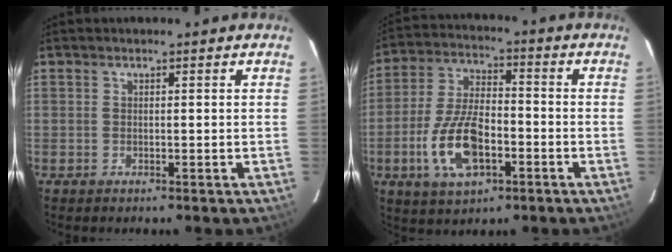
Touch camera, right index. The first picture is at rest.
{"total": 13.5, "force": [-4.8, 6.3, 11.0], "torque": [-0.232, 0.000, -0.083]}